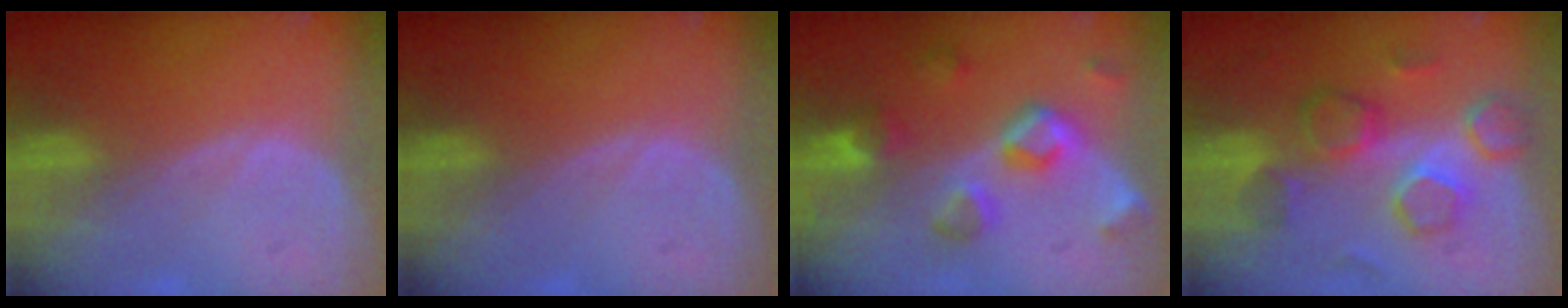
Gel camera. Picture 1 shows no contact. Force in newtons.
{"total": 0.0}
{"total": 7.7, "press": 7.0, "slide": 3.1}
{"total": 8.7, "press": 8.4, "slide": 2.3}